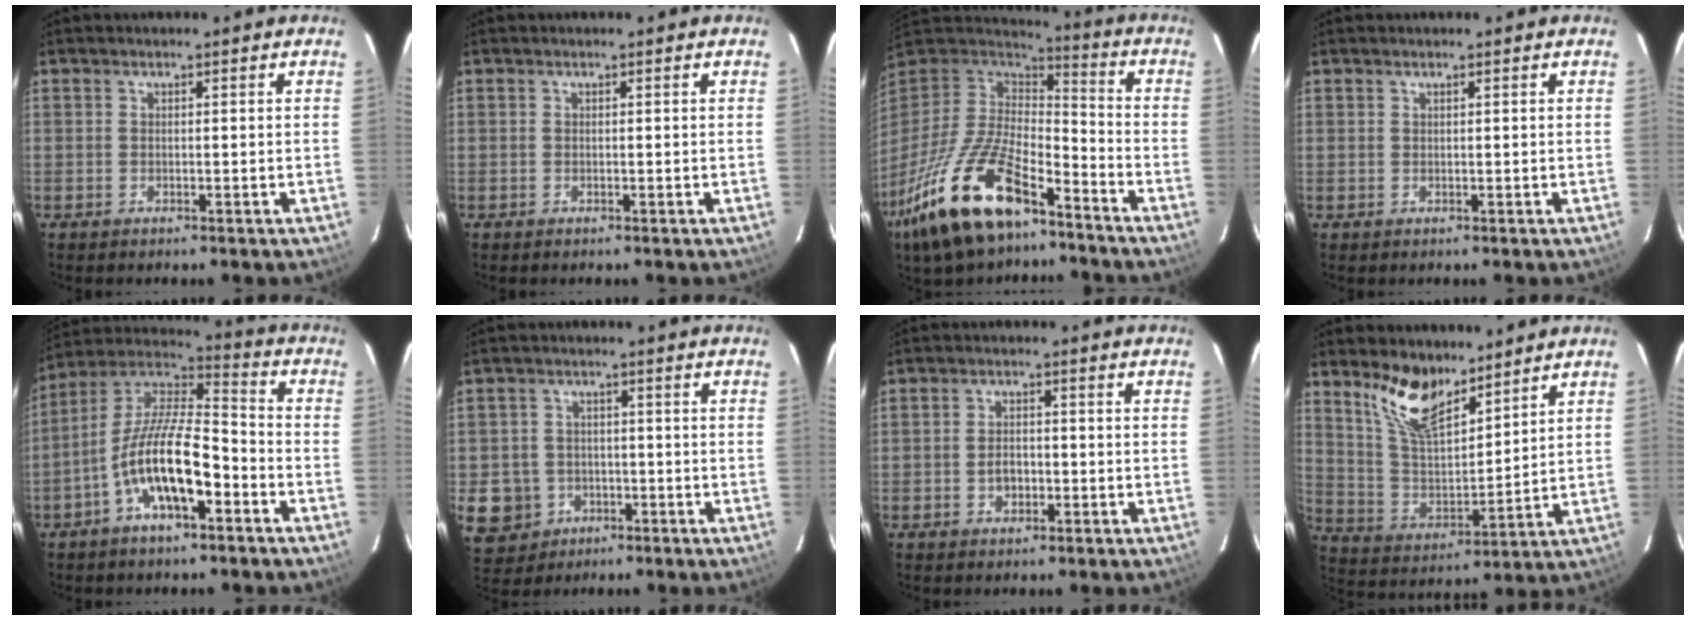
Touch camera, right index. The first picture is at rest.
{"total": 0.0}
{"total": 23.9, "force": [-15.1, 9.8, 15.7], "torque": [-0.324, -0.033, -0.268]}
{"total": 0.6, "force": [0.4, 0.5, 0.1], "torque": [0.000, 0.004, 0.006]}
{"total": 15.1, "force": [-6.5, 5.3, 12.6], "torque": [-0.243, 0.006, -0.125]}
{"total": 9.0, "force": [-2.5, 8.3, 2.3], "torque": [-0.084, 0.016, -0.026]}
{"total": 3.2, "force": [-1.0, 2.3, 2.0], "torque": [-0.037, 0.006, -0.015]}
{"total": 12.9, "force": [9.4, 5.0, 7.3], "torque": [-0.145, 0.005, 0.190]}